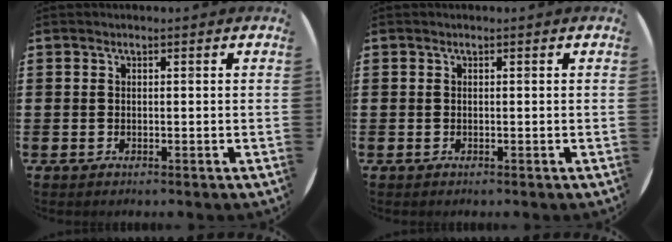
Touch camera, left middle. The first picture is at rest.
{"total": 0.0}